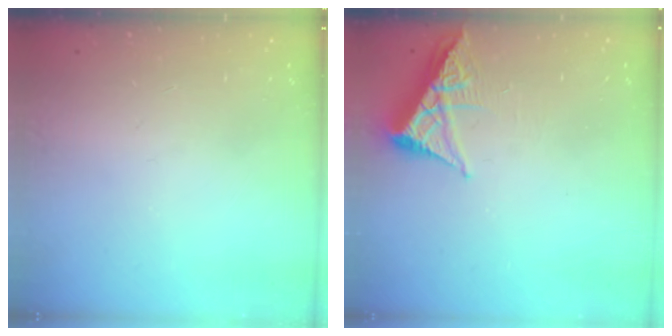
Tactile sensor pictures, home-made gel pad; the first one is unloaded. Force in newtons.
{"total": 6.0, "press": 5.9, "slide": 0.8}